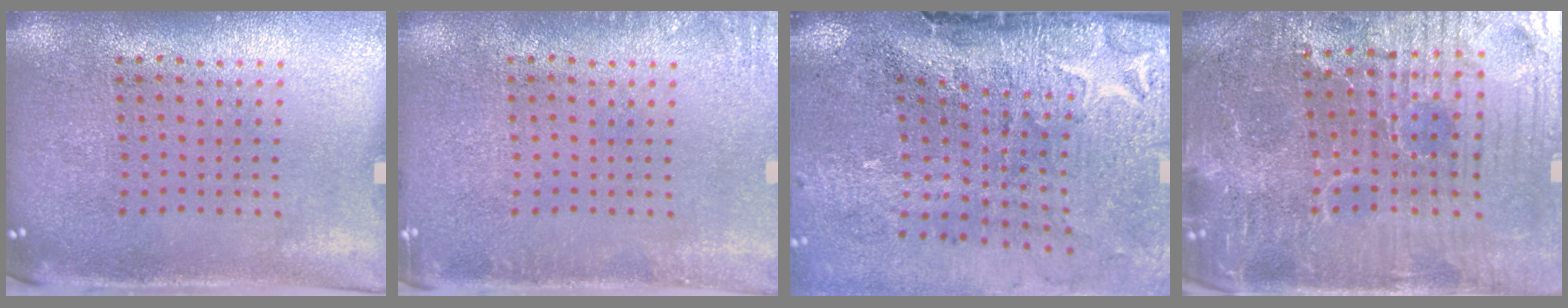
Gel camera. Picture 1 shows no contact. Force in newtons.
{"total": 1.4, "press": 1.4, "slide": 0.3}
{"total": 5.0, "press": 4.0, "slide": 3.0}
{"total": 5.8, "press": 5.5, "slide": 1.8}